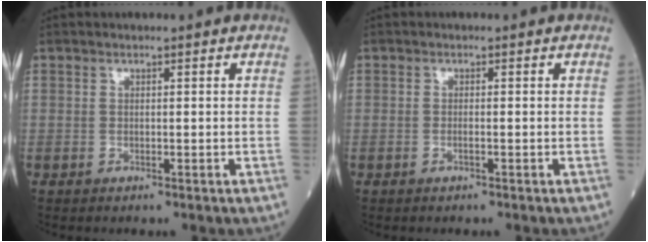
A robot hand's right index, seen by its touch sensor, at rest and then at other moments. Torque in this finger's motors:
{"motor_torque": [-0.02, -0.04, -0.05, 0.00]}